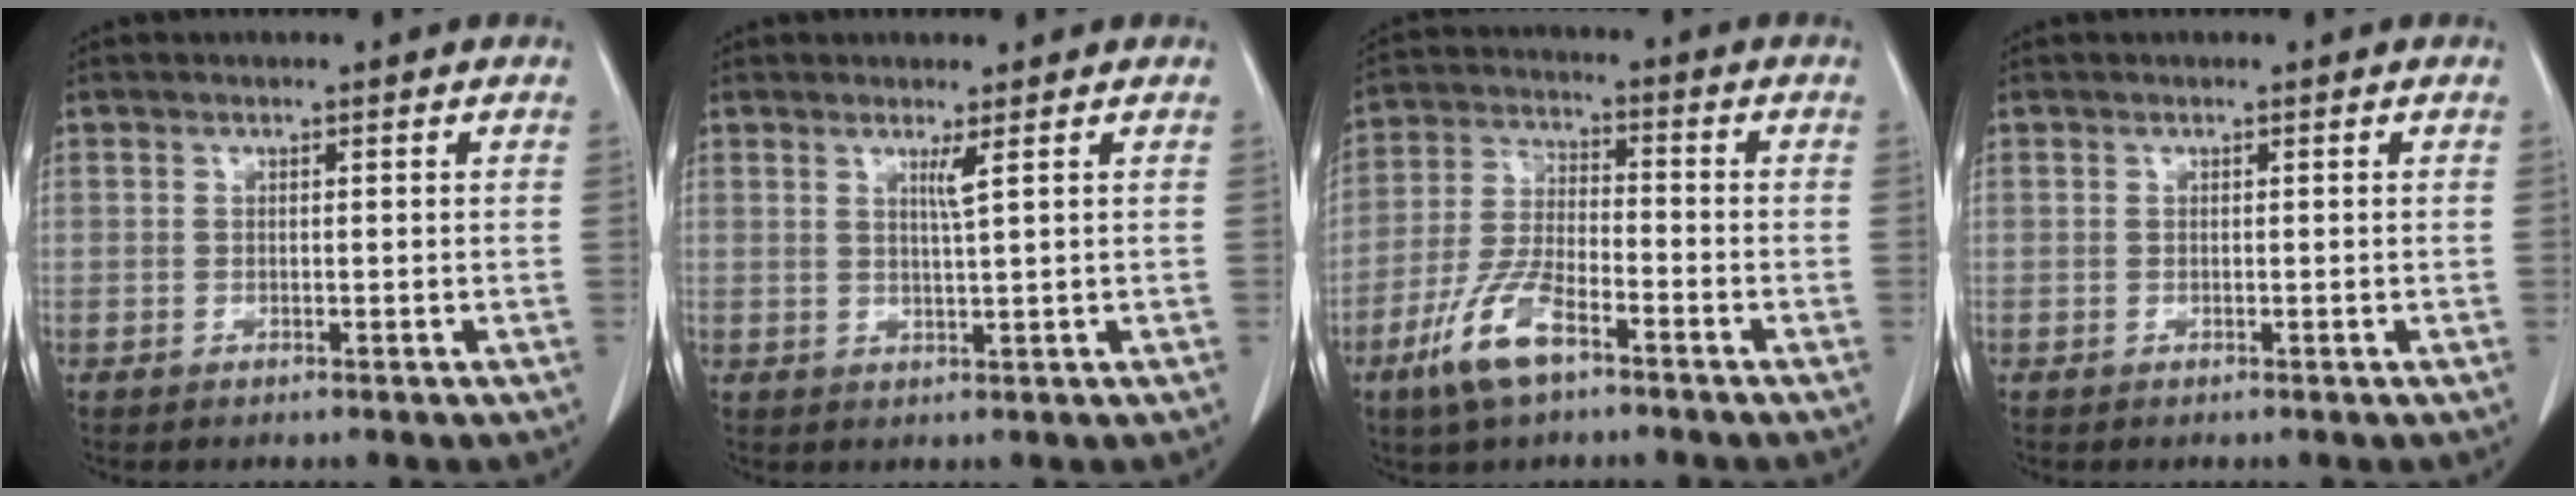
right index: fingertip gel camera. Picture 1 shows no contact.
{"total": 1.8, "force": [0.9, -0.6, 1.4], "torque": [-0.029, -0.011, 0.019]}
{"total": 9.7, "force": [-5.8, 3.1, 7.1], "torque": [-0.157, -0.006, -0.112]}
{"total": 0.0}